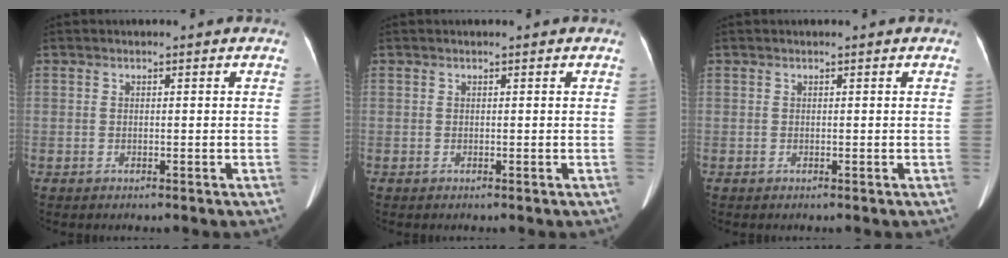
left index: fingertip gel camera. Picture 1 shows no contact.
{"total": 0.0}
{"total": 0.0}